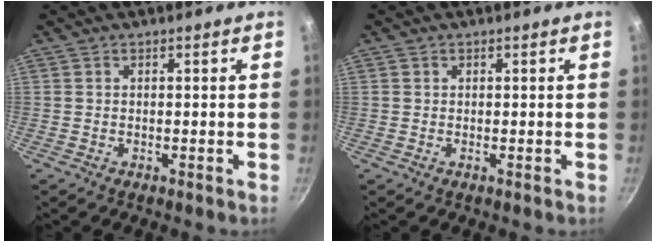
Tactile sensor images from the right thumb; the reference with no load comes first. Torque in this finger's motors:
{"motor_torque": [-0.05, -0.23, -0.37, 0.06, -0.01]}